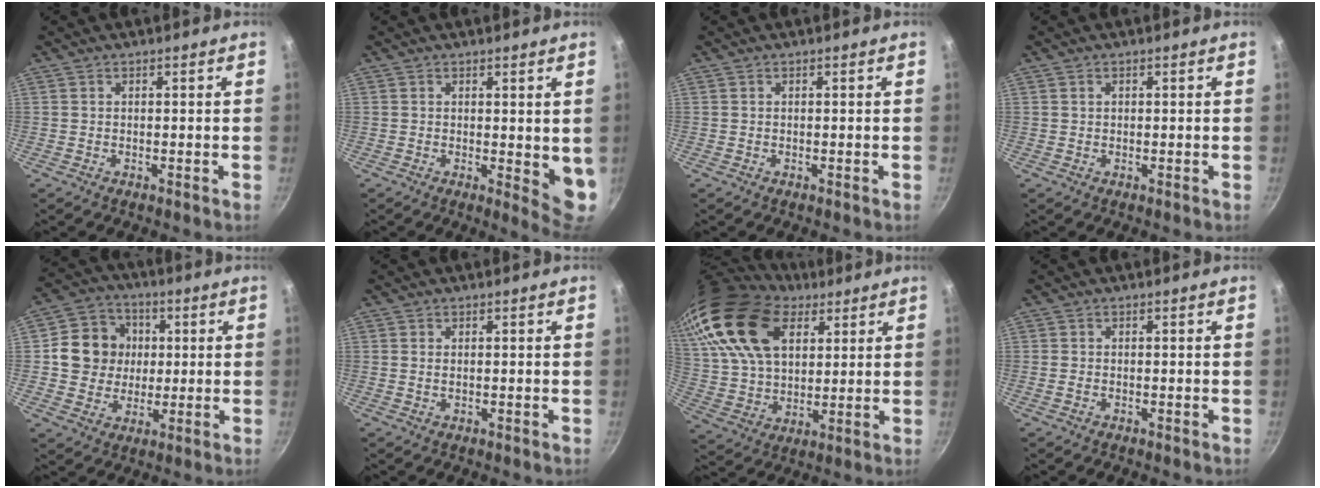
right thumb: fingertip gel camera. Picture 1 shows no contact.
{"total": 5.9, "force": [0.7, 2.2, 5.4], "torque": [-0.061, -0.016, 0.011]}
{"total": 0.0}
{"total": 0.6, "force": [0.2, 0.5, 0.2], "torque": [0.000, 0.004, 0.003]}
{"total": 11.5, "force": [1.5, 10.5, 4.5], "torque": [-0.045, 0.014, 0.018]}
{"total": 0.9, "force": [0.2, 0.5, 0.7], "torque": [-0.014, 0.000, 0.002]}
{"total": 21.1, "force": [11.7, 12.6, 12.3], "torque": [-0.215, -0.032, 0.219]}
{"total": 0.9, "force": [-0.3, 0.7, 0.6], "torque": [-0.011, 0.001, -0.006]}